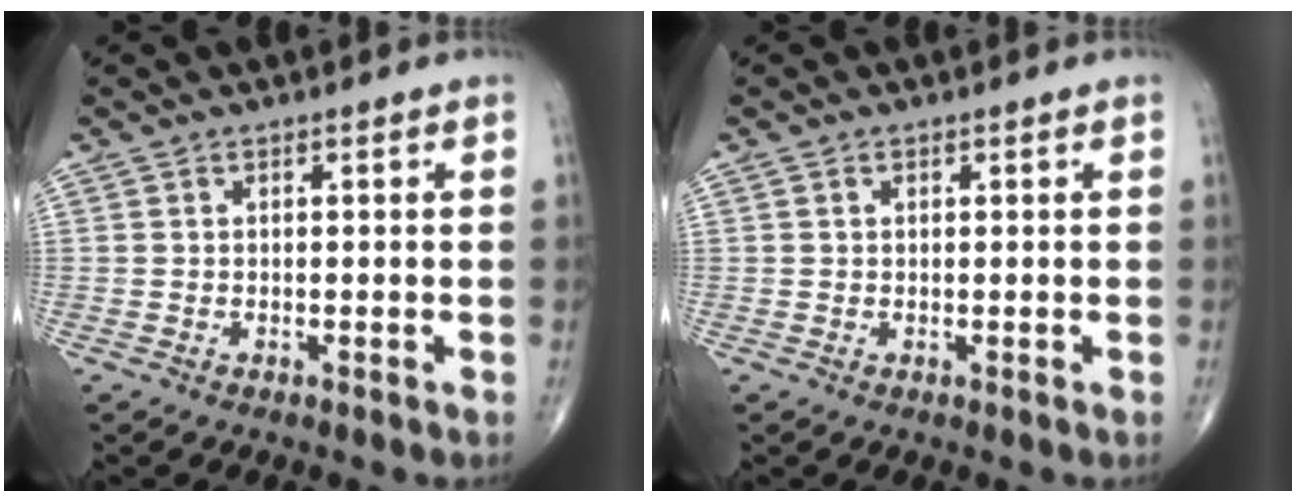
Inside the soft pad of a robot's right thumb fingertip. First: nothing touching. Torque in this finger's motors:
{"motor_torque": [-0.03, -0.42, -0.25, 0.08, -0.02]}